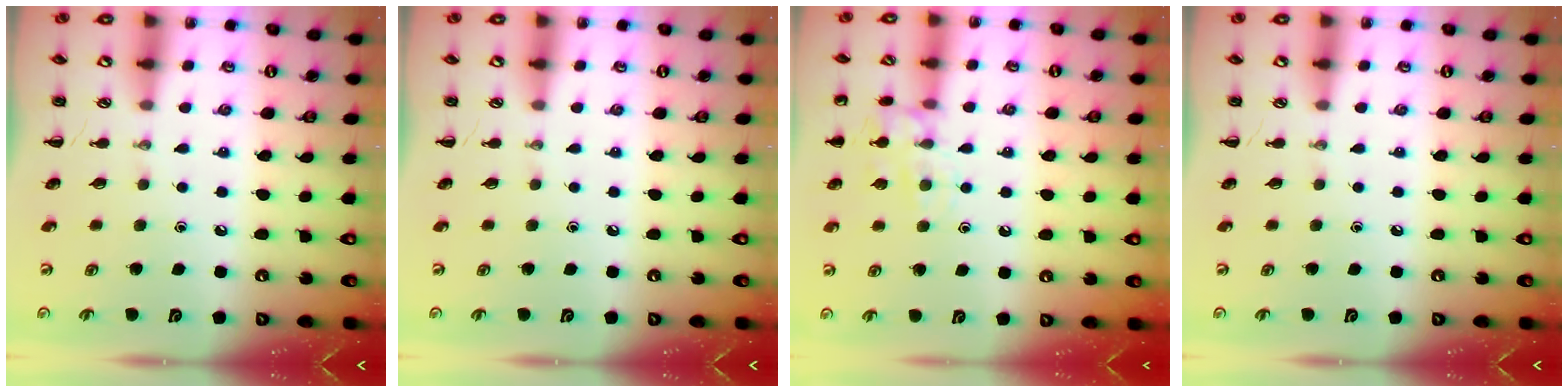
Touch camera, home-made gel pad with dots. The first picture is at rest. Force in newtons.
{"total": 0.0}
{"total": 10.9, "press": 10.9, "slide": 0.8}
{"total": 0.0}